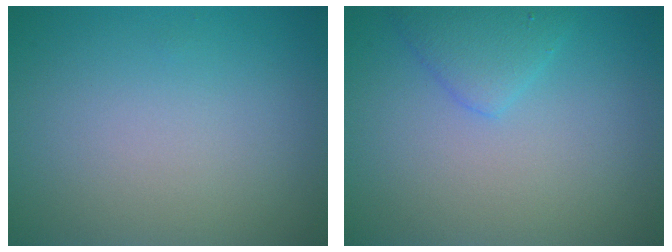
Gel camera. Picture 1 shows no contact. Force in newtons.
{"total": 2.2, "press": 2.2, "slide": 0.2}